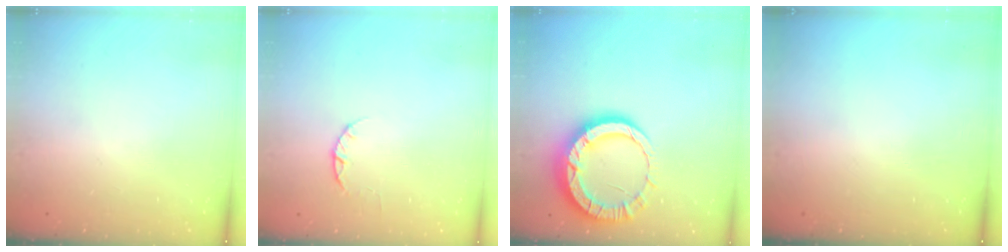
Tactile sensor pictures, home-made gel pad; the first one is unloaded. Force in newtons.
{"total": 2.4, "press": 2.4, "slide": 0.4}
{"total": 12.6, "press": 12.6, "slide": 1.1}
{"total": 0.0}